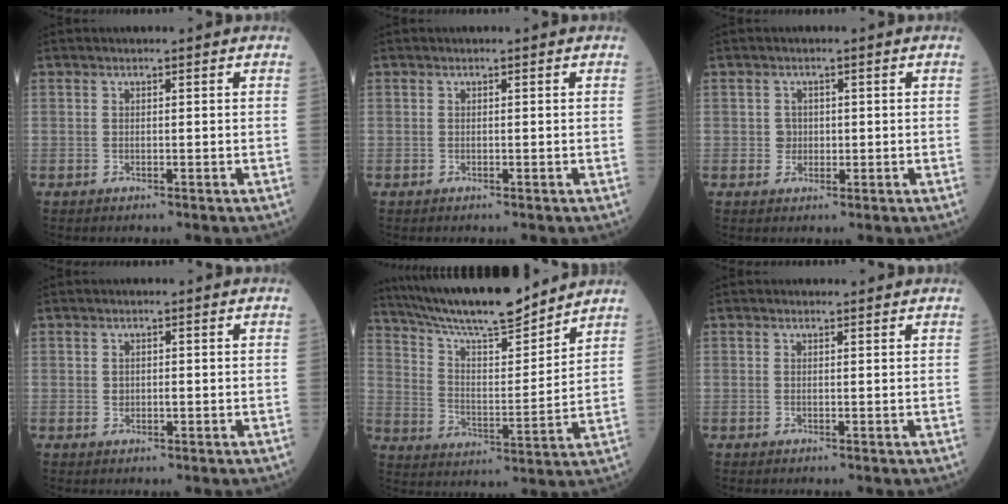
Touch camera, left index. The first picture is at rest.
{"total": 0.0}
{"total": 1.7, "force": [0.1, 1.7, 0.4], "torque": [-0.006, 0.002, 0.003]}
{"total": 1.0, "force": [0.1, 0.7, 0.7], "torque": [-0.010, 0.001, 0.002]}
{"total": 17.9, "force": [15.9, 1.8, 8.0], "torque": [-0.148, 0.007, 0.267]}
{"total": 0.9, "force": [0.9, 0.1, 0.0], "torque": [-0.010, 0.002, 0.013]}